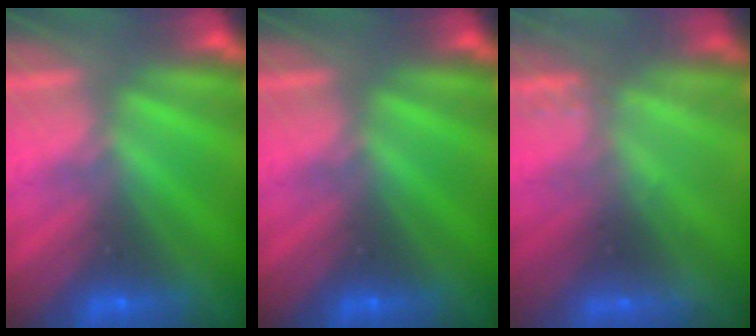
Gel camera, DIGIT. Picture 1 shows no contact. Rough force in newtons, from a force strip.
{"total": 0.0}
{"total": 2.2}